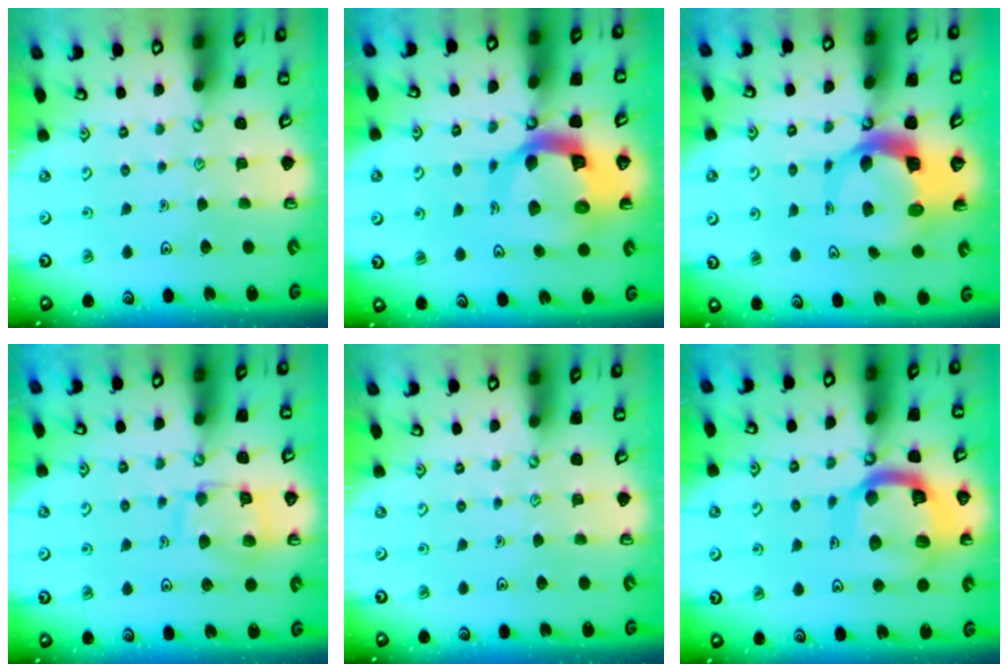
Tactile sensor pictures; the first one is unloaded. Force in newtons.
{"total": 12.9, "press": 12.8, "slide": 1.6}
{"total": 8.5, "press": 8.5, "slide": 0.8}
{"total": 12.3, "press": 12.2, "slide": 1.4}
{"total": 0.0}
{"total": 18.4, "press": 18.3, "slide": 1.9}